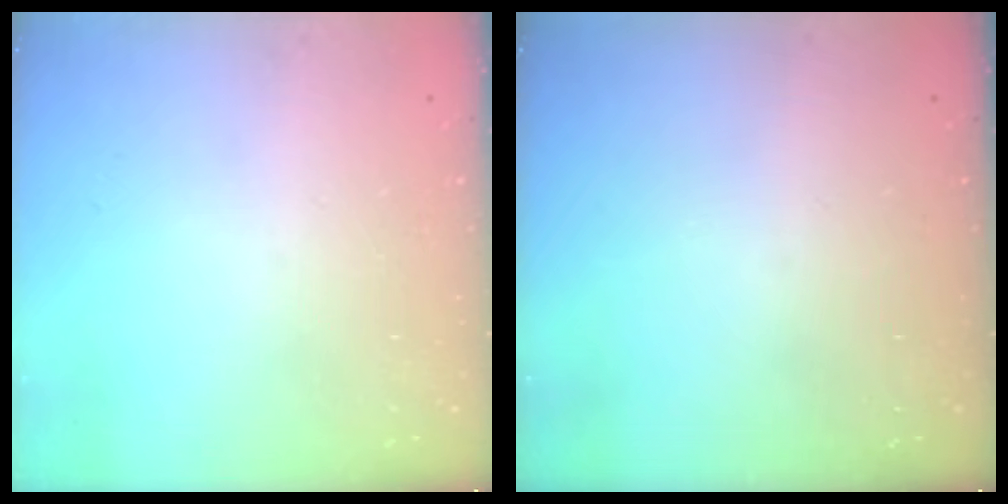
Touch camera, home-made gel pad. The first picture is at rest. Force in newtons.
{"total": 0.0}